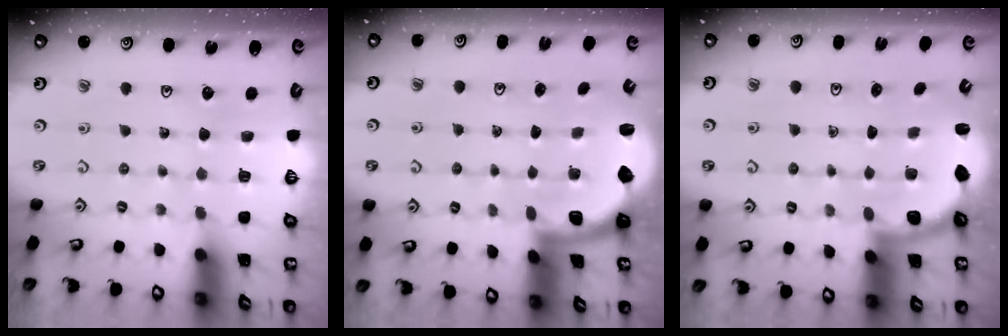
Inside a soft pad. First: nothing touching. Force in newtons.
{"total": 1.9, "press": 1.8, "slide": 0.5}
{"total": 3.4, "press": 2.9, "slide": 1.8}